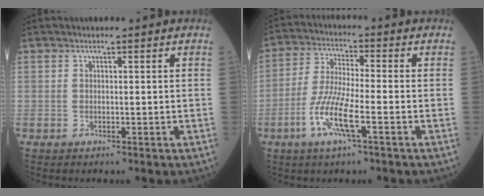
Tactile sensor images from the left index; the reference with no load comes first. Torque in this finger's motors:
{"motor_torque": [0.66, 0.61, 0.28, 0.12]}